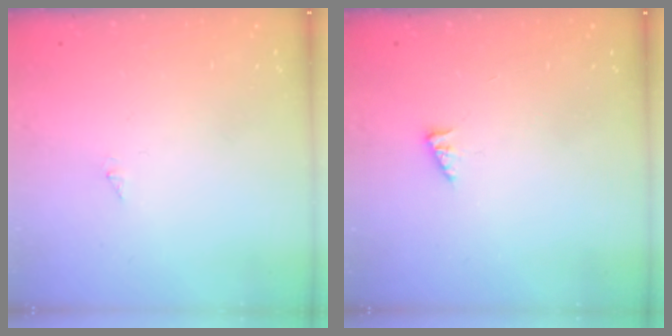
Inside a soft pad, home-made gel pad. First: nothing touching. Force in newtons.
{"total": 1.6, "press": 1.5, "slide": 0.3}